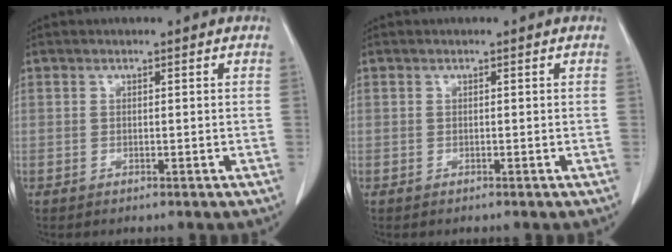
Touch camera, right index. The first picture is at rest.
{"total": 0.0}